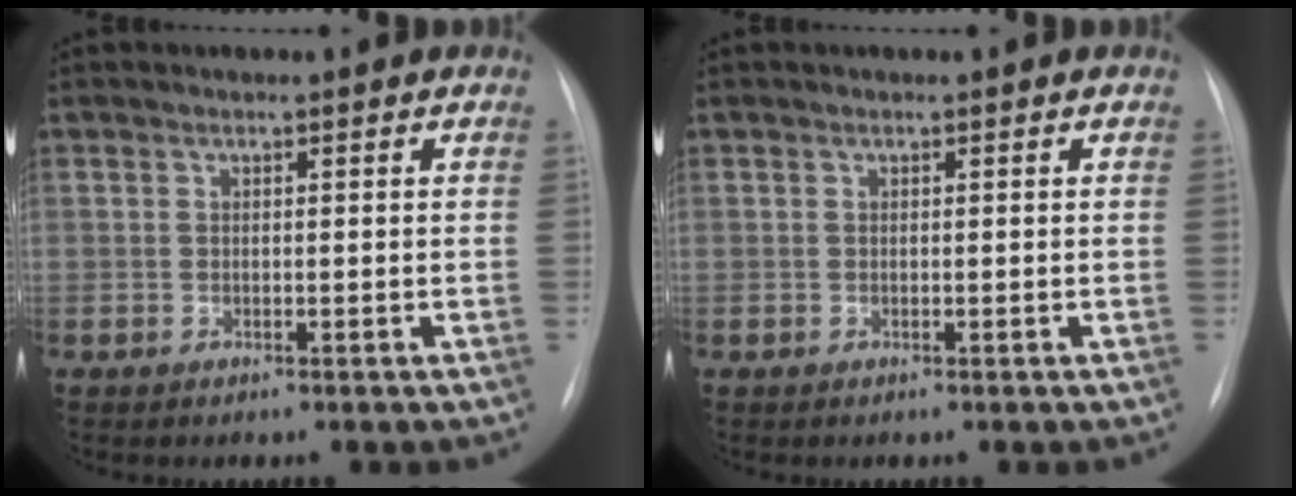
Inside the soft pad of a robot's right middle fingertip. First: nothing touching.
{"total": 0.0}